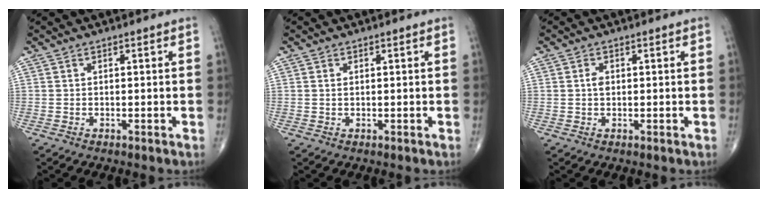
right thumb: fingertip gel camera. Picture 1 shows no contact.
{"total": 0.6, "force": [0.2, 0.3, 0.5], "torque": [-0.014, 0.003, 0.005]}
{"total": 1.6, "force": [0.2, 1.0, 1.2], "torque": [-0.022, 0.000, 0.002]}